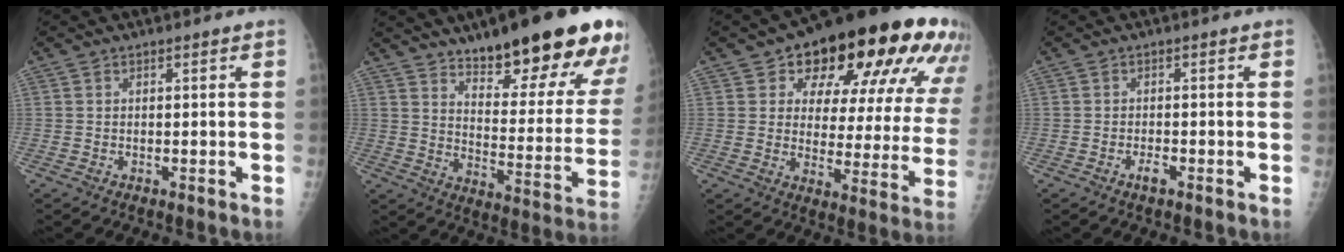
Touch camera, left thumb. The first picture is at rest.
{"total": 25.7, "force": [17.3, 7.0, 17.7], "torque": [-0.204, -0.080, 0.244]}
{"total": 25.8, "force": [13.3, 12.2, 18.4], "torque": [-0.218, -0.014, 0.179]}
{"total": 1.6, "force": [-1.0, 0.6, 1.1], "torque": [-0.023, 0.004, -0.019]}